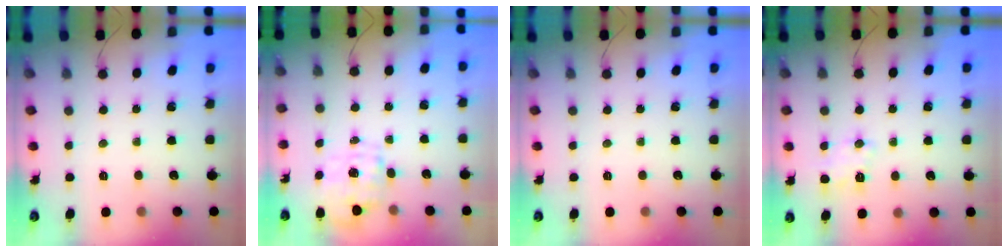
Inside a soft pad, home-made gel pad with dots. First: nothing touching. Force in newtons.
{"total": 1.5, "press": 1.5, "slide": 0.5}
{"total": 0.0}
{"total": 3.4, "press": 3.1, "slide": 1.4}